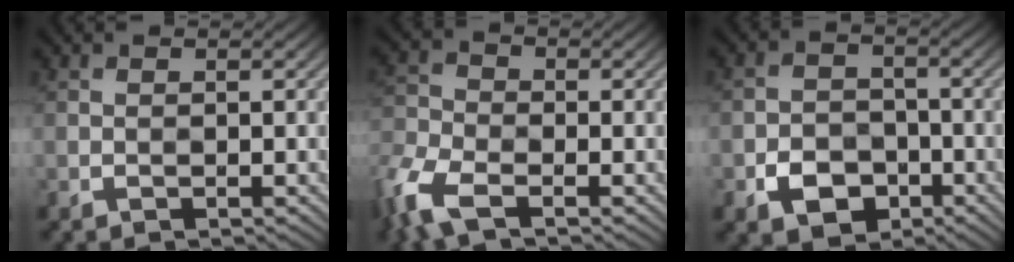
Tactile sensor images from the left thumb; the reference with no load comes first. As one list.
[{"total": 8.0, "force": [-4.5, 4.0, 5.3], "torque": [-0.134, -0.018, -0.104]}, {"total": 5.3, "force": [-1.3, 4.2, 3.0], "torque": [-0.051, -0.007, -0.025]}]